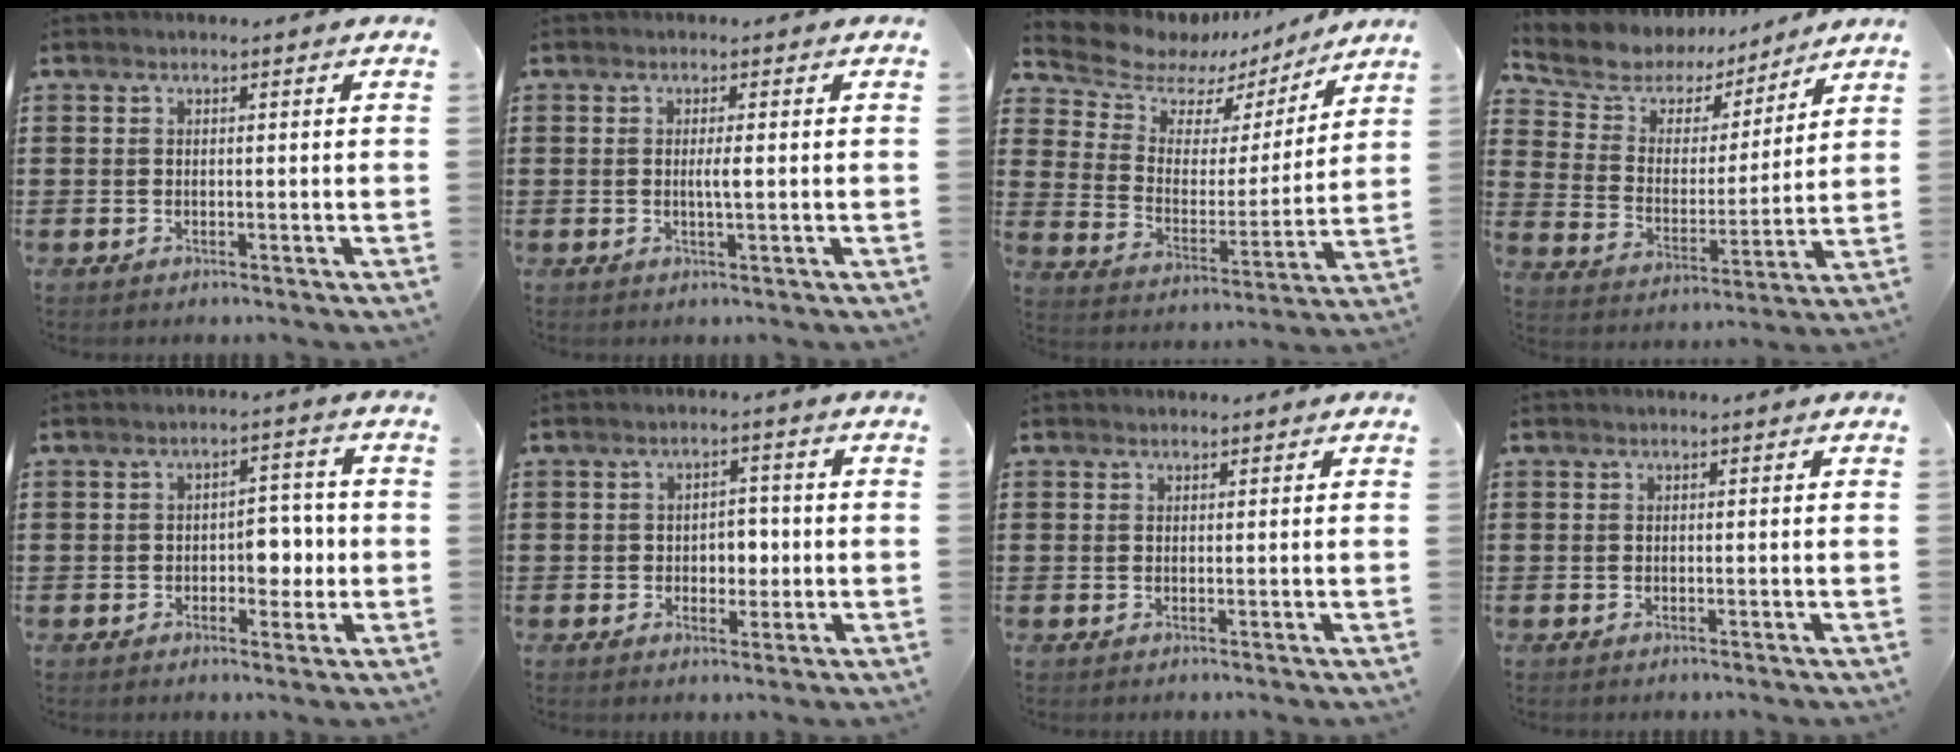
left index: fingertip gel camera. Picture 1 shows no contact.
{"total": 1.8, "force": [0.0, 0.1, 1.8], "torque": [-0.036, -0.003, -0.001]}
{"total": 8.8, "force": [7.4, 4.3, 1.9], "torque": [-0.074, -0.050, 0.131]}
{"total": 6.7, "force": [5.8, 3.4, 0.5], "torque": [-0.056, -0.035, 0.101]}
{"total": 4.8, "force": [-0.8, 3.0, 3.7], "torque": [-0.058, 0.001, -0.021]}
{"total": 3.6, "force": [-0.4, 2.5, 2.5], "torque": [-0.046, 0.005, -0.015]}
{"total": 0.6, "force": [0.5, 0.3, 0.0], "torque": [-0.002, 0.001, 0.010]}
{"total": 0.0}